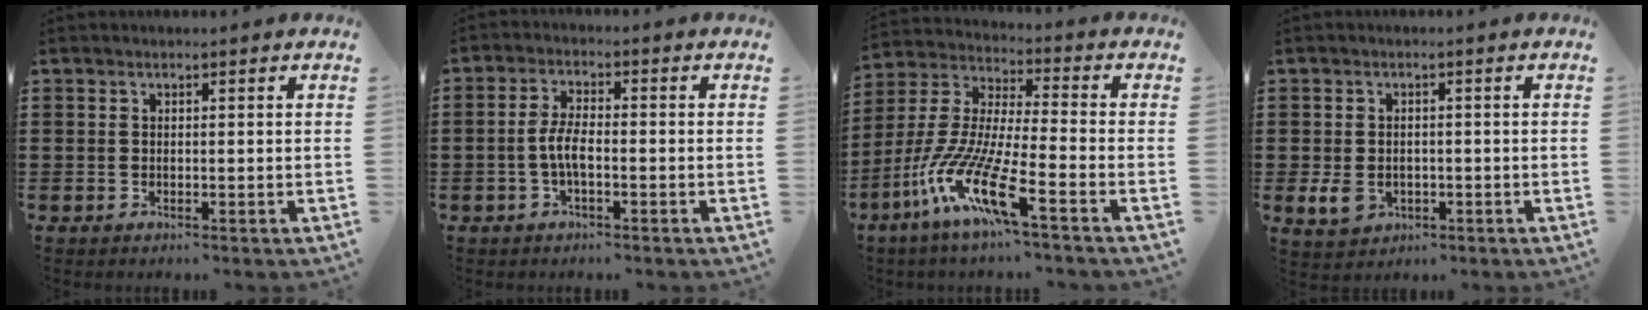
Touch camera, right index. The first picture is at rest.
{"total": 4.1, "force": [-1.1, 1.2, 3.7], "torque": [-0.086, -0.002, -0.027]}
{"total": 11.9, "force": [-7.4, 1.0, 9.3], "torque": [-0.224, -0.023, -0.155]}
{"total": 3.4, "force": [-0.9, 2.5, 2.2], "torque": [-0.064, -0.006, -0.022]}